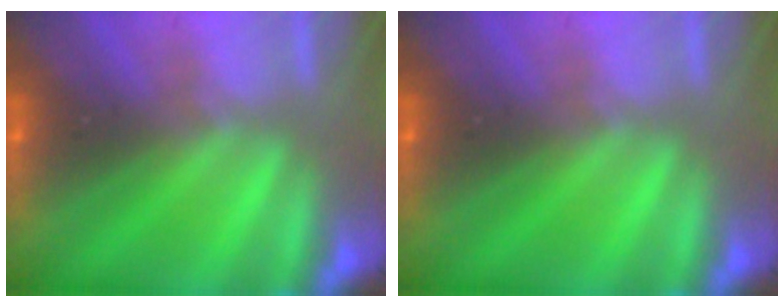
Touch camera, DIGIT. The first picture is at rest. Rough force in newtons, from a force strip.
{"total": 0.0}